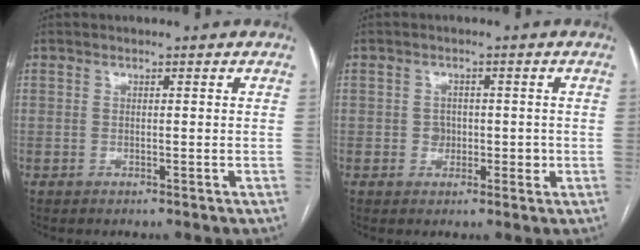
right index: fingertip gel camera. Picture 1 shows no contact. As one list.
[{"total": 2.7, "force": [-0.3, 2.3, 1.4], "torque": [-0.014, 0.004, -0.003]}]